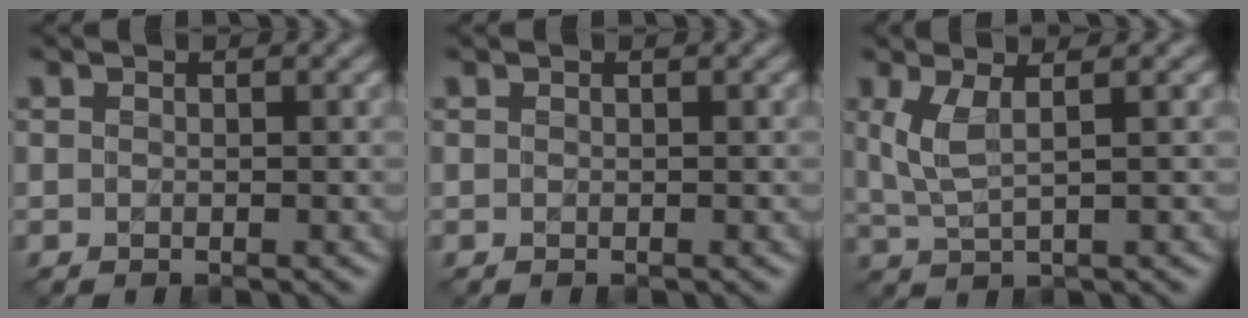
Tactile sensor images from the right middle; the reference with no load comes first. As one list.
[{"total": 0.0}, {"total": 3.1, "force": [1.0, 0.9, 2.8], "torque": [-0.063, -0.004, 0.025]}]